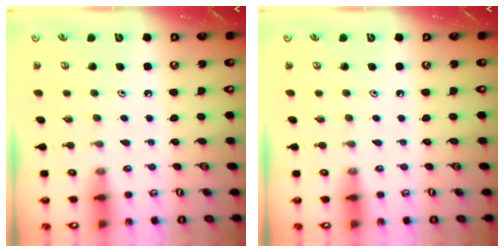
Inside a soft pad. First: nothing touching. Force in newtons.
{"total": 0.0}